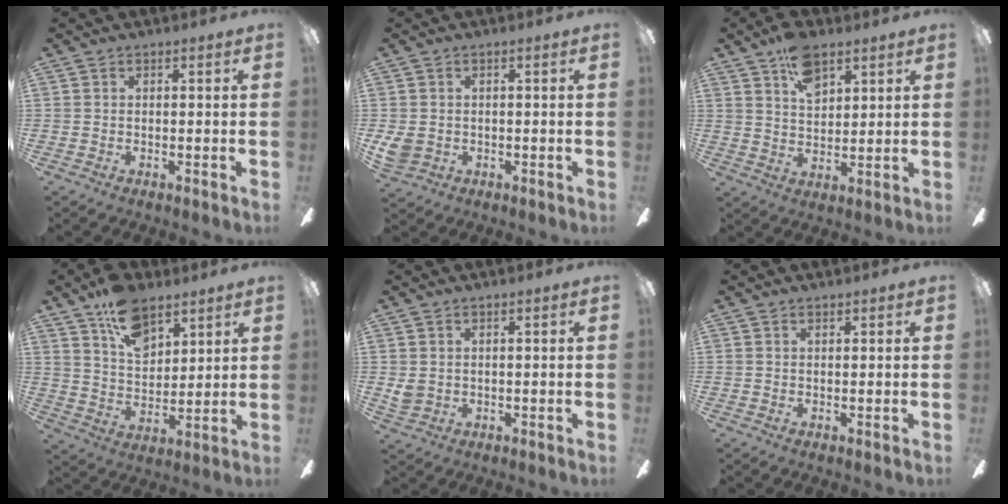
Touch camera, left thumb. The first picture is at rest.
{"total": 3.6, "force": [0.1, 3.0, 1.9], "torque": [-0.047, -0.001, 0.001]}
{"total": 9.2, "force": [5.9, 4.7, 5.3], "torque": [-0.079, -0.025, 0.103]}
{"total": 13.1, "force": [8.5, 7.3, 6.8], "torque": [-0.107, -0.040, 0.156]}
{"total": 2.6, "force": [1.0, 2.0, 1.2], "torque": [-0.025, 0.003, 0.020]}
{"total": 0.8, "force": [0.6, 0.3, 0.4], "torque": [-0.008, 0.001, 0.011]}